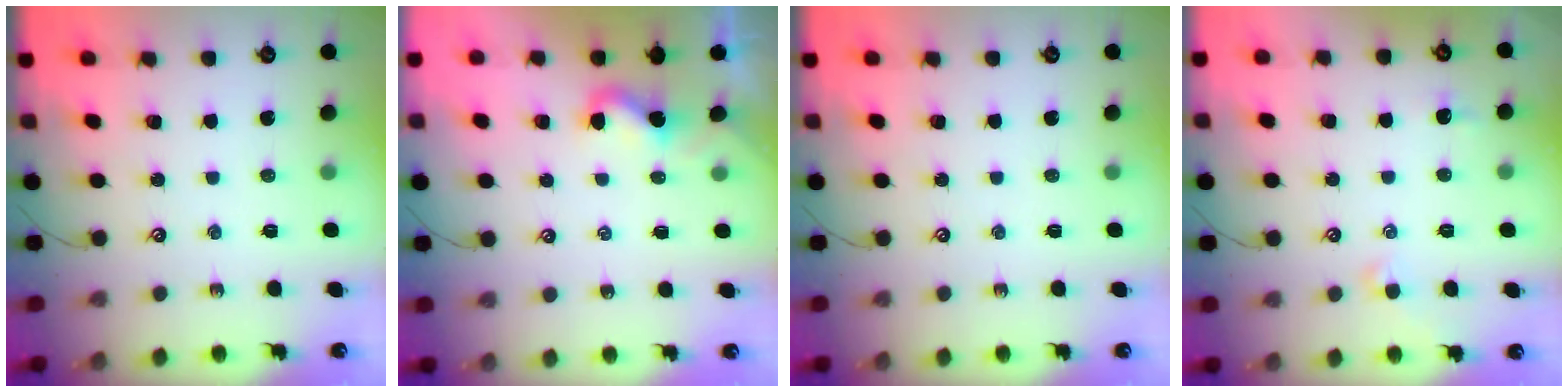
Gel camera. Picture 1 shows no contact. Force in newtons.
{"total": 2.8, "press": 2.8, "slide": 0.4}
{"total": 0.0}
{"total": 1.3, "press": 1.2, "slide": 0.5}